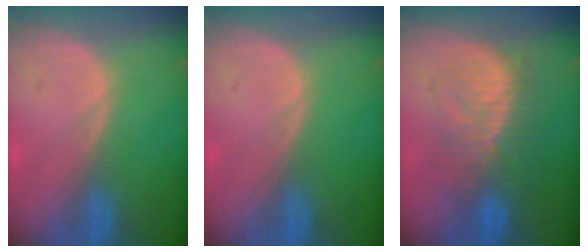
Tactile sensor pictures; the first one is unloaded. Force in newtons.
{"total": 0.0}
{"total": 9.1, "press": 8.7, "slide": 2.7}